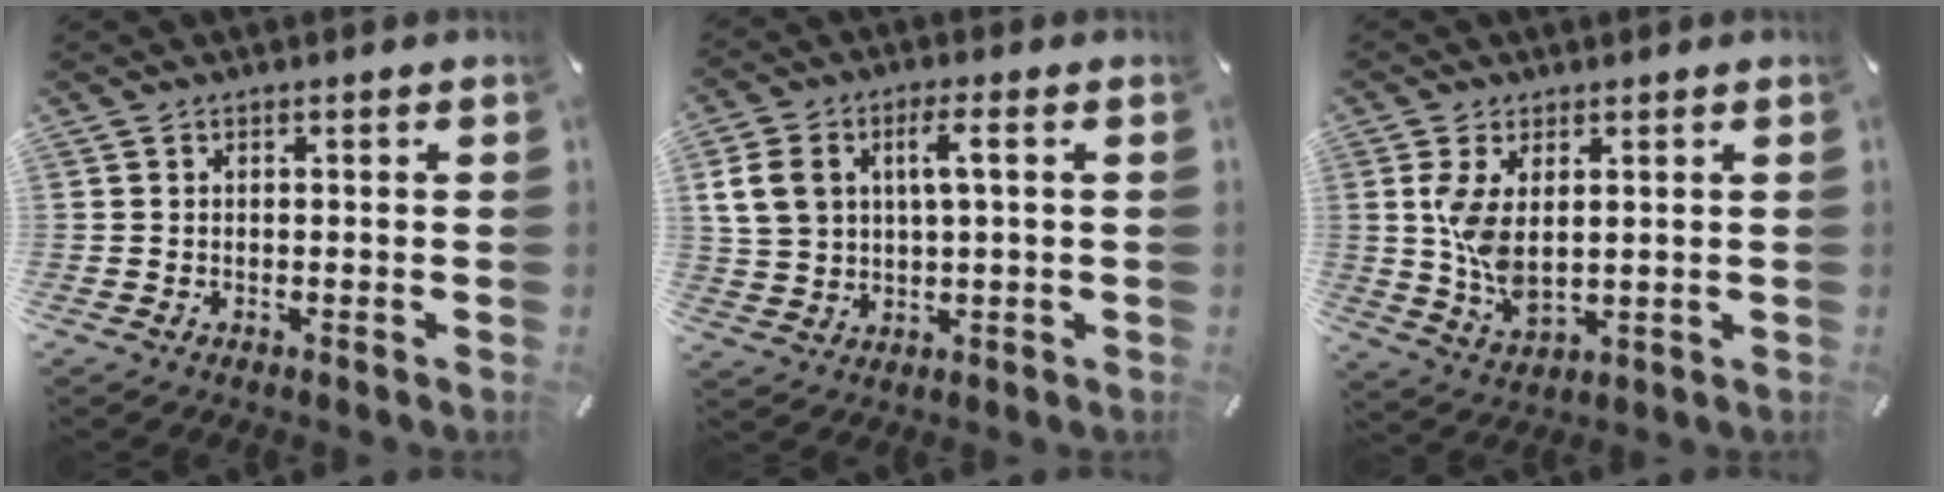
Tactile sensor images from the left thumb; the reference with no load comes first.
{"total": 7.9, "force": [2.3, 4.7, 5.9], "torque": [-0.134, 0.008, 0.040]}
{"total": 7.9, "force": [1.9, 4.1, 6.5], "torque": [-0.158, -0.011, 0.031]}